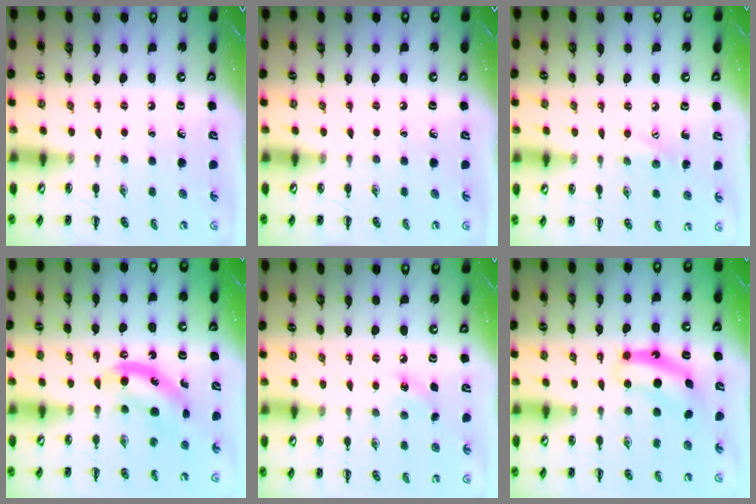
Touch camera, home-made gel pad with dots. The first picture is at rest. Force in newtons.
{"total": 0.0}
{"total": 6.0, "press": 5.8, "slide": 1.5}
{"total": 6.4, "press": 6.3, "slide": 0.8}
{"total": 6.8, "press": 6.5, "slide": 2.1}
{"total": 7.1, "press": 7.0, "slide": 0.4}